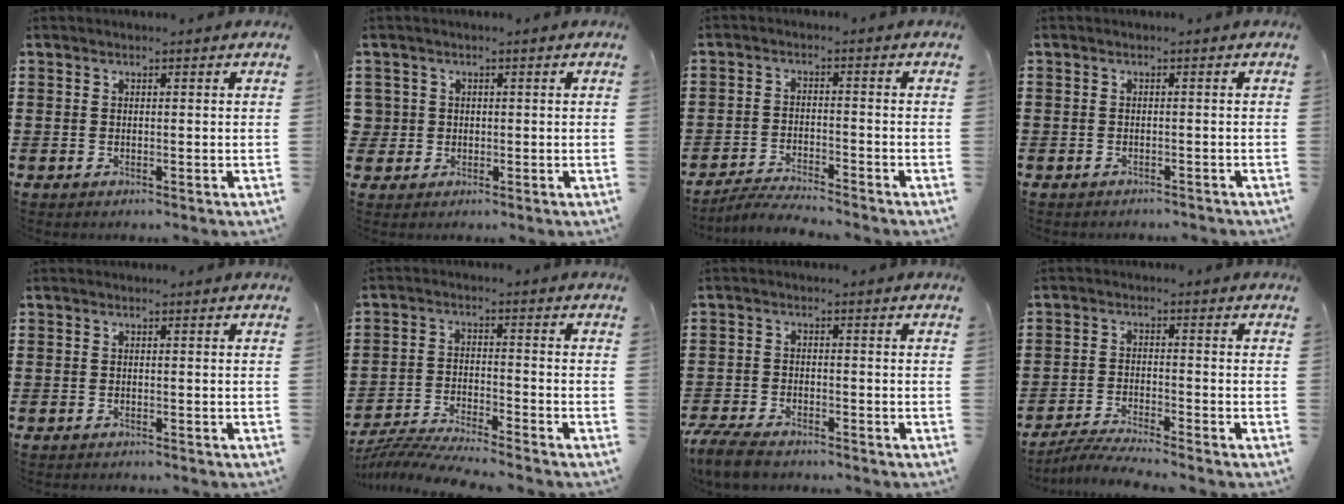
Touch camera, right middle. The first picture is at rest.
{"total": 2.2, "force": [0.1, 2.1, 0.4], "torque": [-0.026, 0.004, -0.004]}
{"total": 3.9, "force": [-3.9, -0.1, 0.8], "torque": [-0.024, -0.004, -0.081]}
{"total": 1.0, "force": [-1.0, 0.2, -0.1], "torque": [-0.001, 0.001, -0.022]}
{"total": 0.7, "force": [-0.7, -0.1, 0.0], "torque": [-0.003, -0.002, -0.014]}
{"total": 5.8, "force": [-5.6, -0.2, 1.4], "torque": [-0.042, -0.013, -0.115]}
{"total": 4.1, "force": [-3.7, 0.7, 1.5], "torque": [-0.047, -0.007, -0.078]}
{"total": 4.0, "force": [-3.9, -0.2, 1.2], "torque": [-0.028, -0.008, -0.078]}